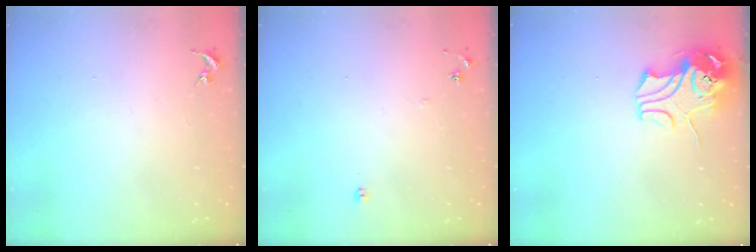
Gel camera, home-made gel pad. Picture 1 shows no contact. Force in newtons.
{"total": 6.1, "press": 6.1, "slide": 0.5}
{"total": 11.7, "press": 11.5, "slide": 1.7}